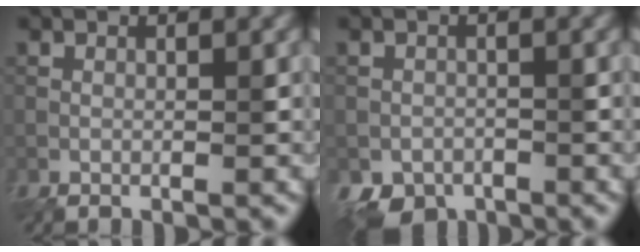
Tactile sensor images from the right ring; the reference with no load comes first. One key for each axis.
{"total": 3.2, "fx": -2.3, "fy": 2.1, "fz": 0.4, "tx": -0.003, "ty": -0.011, "tz": -0.038}